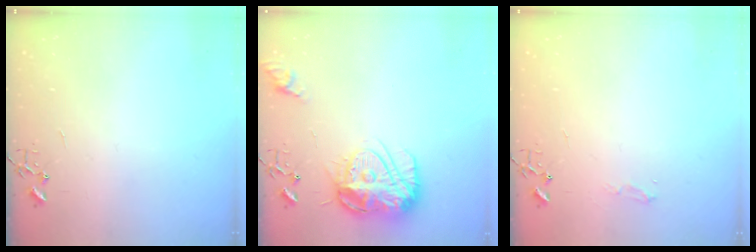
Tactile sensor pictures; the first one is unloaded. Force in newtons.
{"total": 15.6, "press": 15.5, "slide": 1.4}
{"total": 5.6, "press": 5.6, "slide": 0.7}